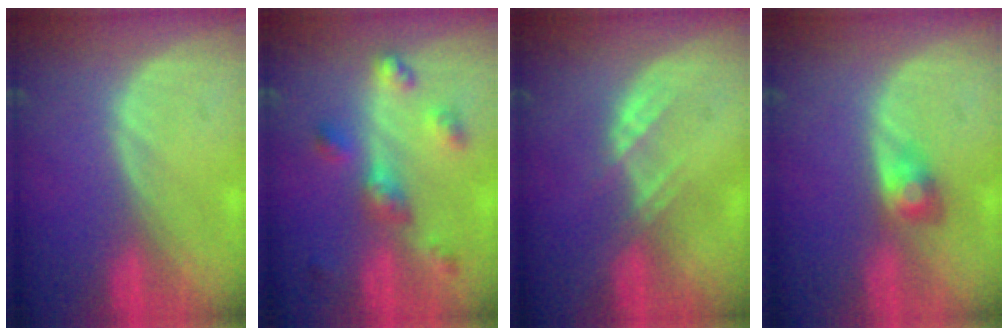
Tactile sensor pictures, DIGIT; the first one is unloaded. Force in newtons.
{"total": 5.8, "press": 5.7, "slide": 1.2}
{"total": 2.6, "press": 2.5, "slide": 0.7}
{"total": 2.7, "press": 2.7, "slide": 0.1}